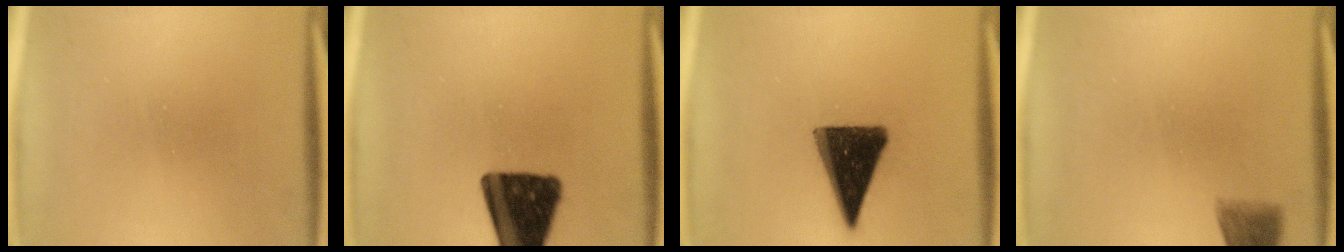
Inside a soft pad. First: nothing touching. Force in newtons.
{"total": 17.7}
{"total": 14.2}
{"total": 3.4}